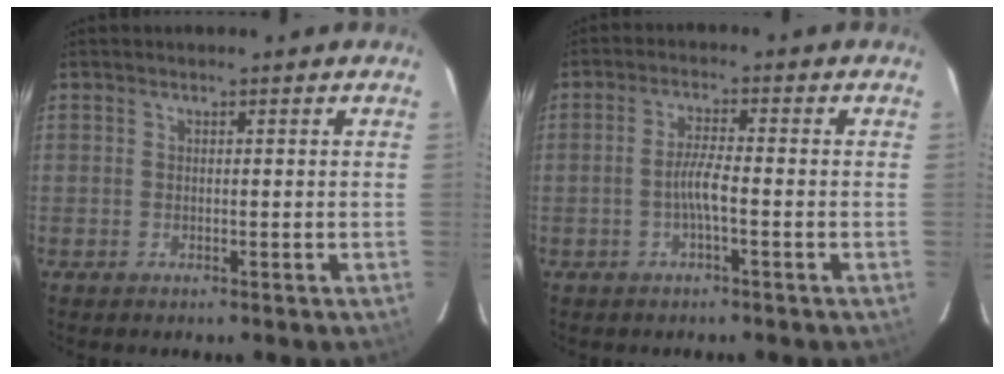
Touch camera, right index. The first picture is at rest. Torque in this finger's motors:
{"motor_torque": [0.70, 0.06, 0.36, 0.10]}